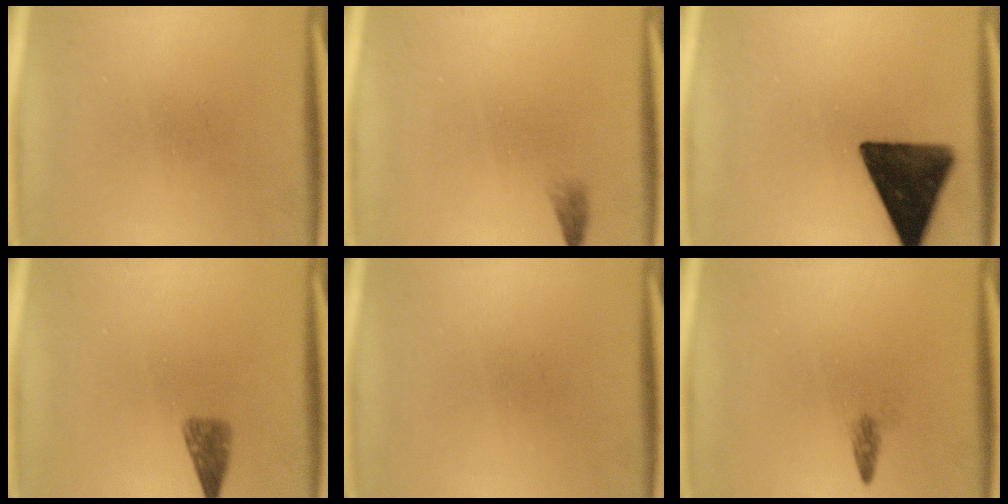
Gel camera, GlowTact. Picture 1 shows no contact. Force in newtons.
{"total": 1.1}
{"total": 14.6}
{"total": 2.5}
{"total": 0.0}
{"total": 1.1}